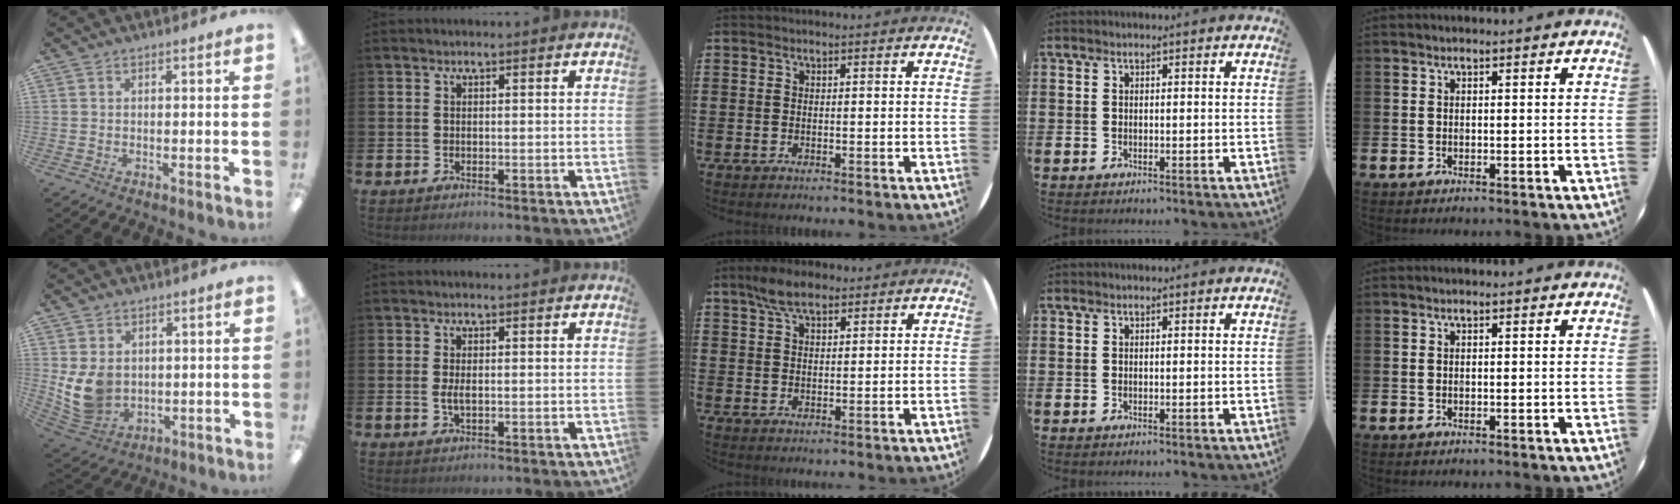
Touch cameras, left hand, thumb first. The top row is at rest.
{"thumb": {"total": 9.6, "force": [0.9, 7.9, 5.4], "torque": [-0.127, -0.001, 0.021]}, "index": {"total": 1.7, "force": [0.0, 0.7, 1.6], "torque": [-0.023, 0.000, -0.003]}, "middle": {"total": 5.0, "force": [3.6, 2.0, 2.8], "torque": [-0.054, 0.001, 0.065]}}